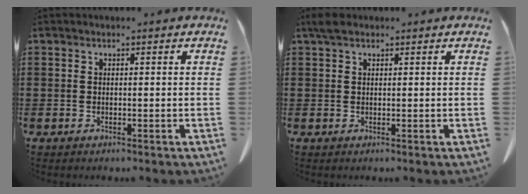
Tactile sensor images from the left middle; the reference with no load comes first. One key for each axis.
{"total": 1.8, "fx": 1.2, "fy": 0.8, "fz": 1.1, "tx": -0.027, "ty": 0.004, "tz": 0.024}